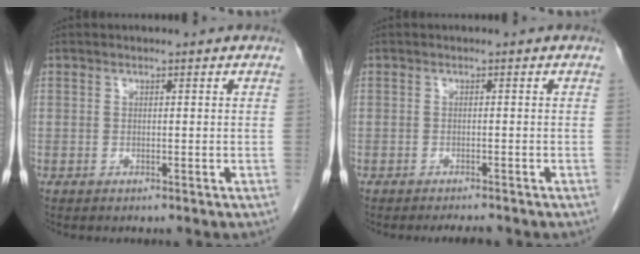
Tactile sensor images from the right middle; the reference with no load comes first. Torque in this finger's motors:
{"motor_torque": [0.20, -0.10, 0.00, 0.00]}